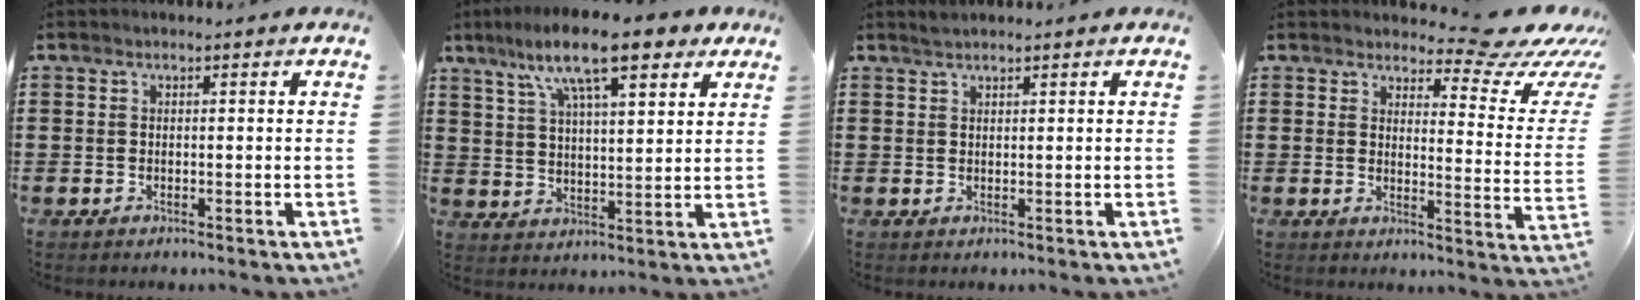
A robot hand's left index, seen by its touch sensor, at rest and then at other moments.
{"total": 12.5, "force": [8.4, 2.8, 8.8], "torque": [-0.175, -0.012, 0.144]}
{"total": 1.2, "force": [1.1, 0.1, 0.3], "torque": [-0.008, 0.001, 0.021]}
{"total": 8.5, "force": [7.2, 1.6, 4.2], "torque": [-0.070, -0.053, 0.120]}